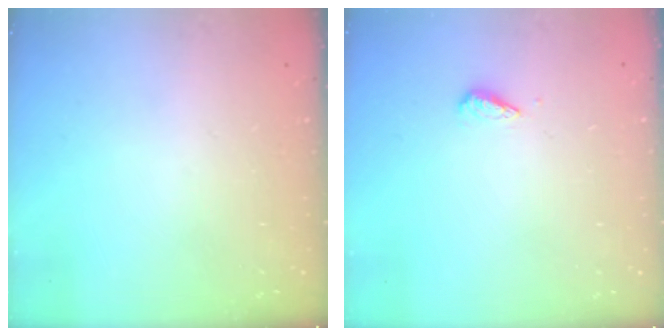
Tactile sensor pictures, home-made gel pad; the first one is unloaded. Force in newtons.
{"total": 3.0, "press": 2.9, "slide": 0.6}